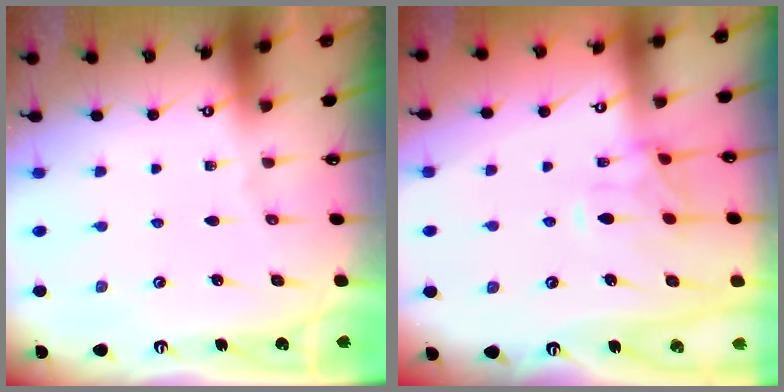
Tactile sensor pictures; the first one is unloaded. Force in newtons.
{"total": 3.2, "press": 3.0, "slide": 1.2}